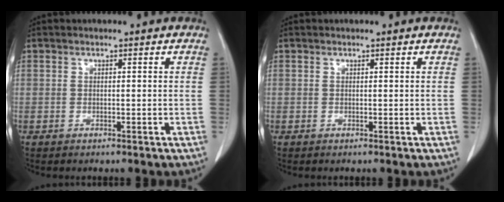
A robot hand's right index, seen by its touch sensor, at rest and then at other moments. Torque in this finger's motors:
{"motor_torque": [-0.10, 0.05, -0.01, -0.01]}